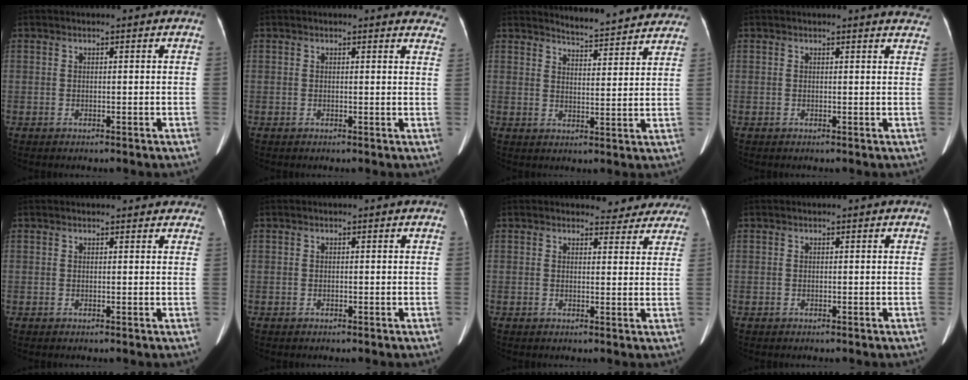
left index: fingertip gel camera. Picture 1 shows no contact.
{"total": 6.7, "force": [6.4, 1.8, 1.0], "torque": [0.024, -0.018, 0.031]}
{"total": 12.1, "force": [11.7, 1.6, 2.7], "torque": [-0.028, -0.009, 0.134]}
{"total": 4.3, "force": [4.1, 0.5, 0.9], "torque": [-0.007, -0.016, 0.019]}
{"total": 5.7, "force": [5.1, 2.1, 1.4], "torque": [-0.001, 0.012, 0.044]}
{"total": 0.0}
{"total": 6.5, "force": [6.1, 2.4, 0.2], "torque": [0.023, -0.009, 0.046]}
{"total": 0.0}